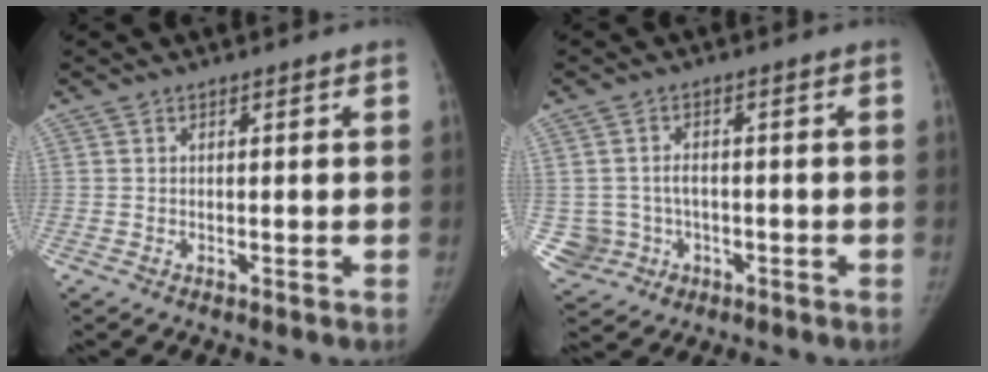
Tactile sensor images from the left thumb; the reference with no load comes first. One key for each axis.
{"total": 6.4, "fx": -1.3, "fy": 6.0, "fz": 1.6, "tx": -0.023, "ty": 0.017, "tz": -0.010}